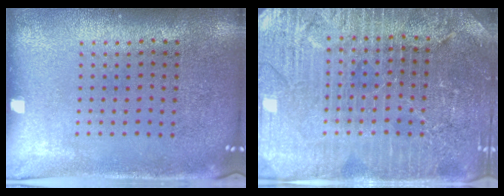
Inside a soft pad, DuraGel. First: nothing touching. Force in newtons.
{"total": 4.5, "press": 4.2, "slide": 1.5}